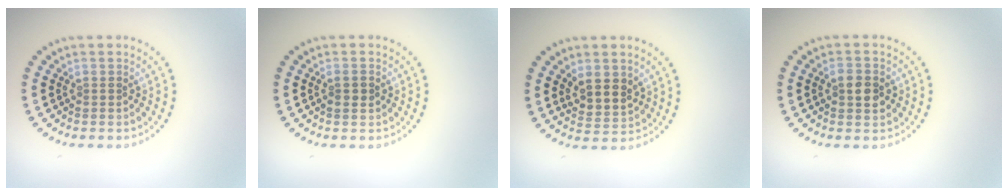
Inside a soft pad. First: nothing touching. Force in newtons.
{"total": 1.2, "press": 1.2, "slide": 0.2}
{"total": 3.0, "press": 2.7, "slide": 1.2}
{"total": 2.2, "press": 2.2, "slide": 0.2}